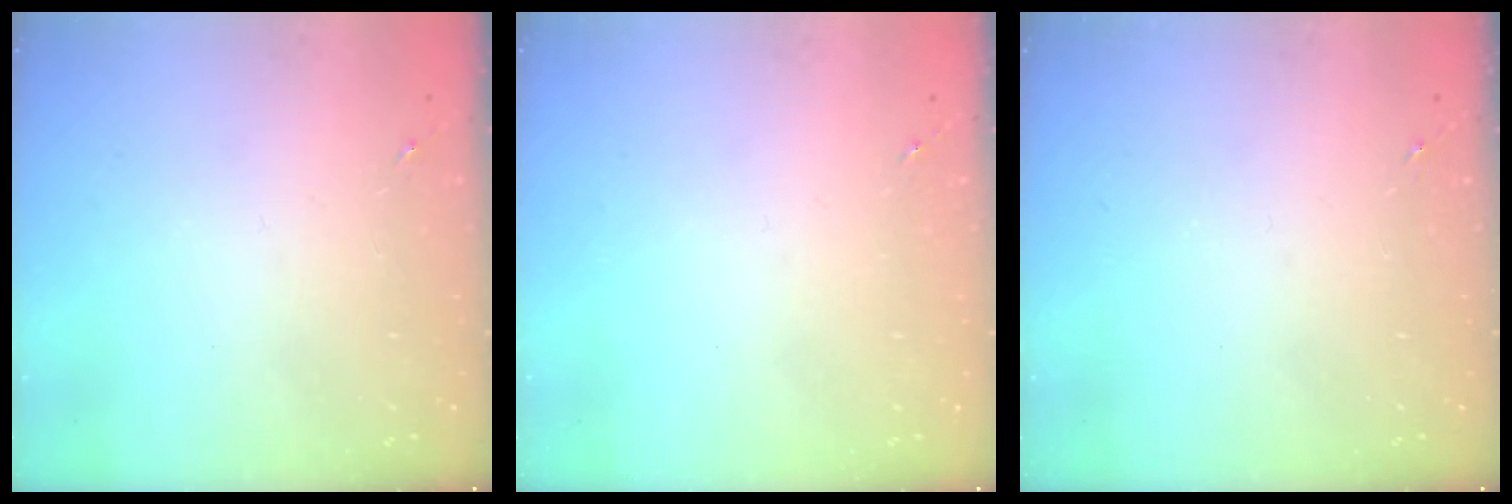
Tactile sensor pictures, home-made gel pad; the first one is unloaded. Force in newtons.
{"total": 0.0}
{"total": 0.0}